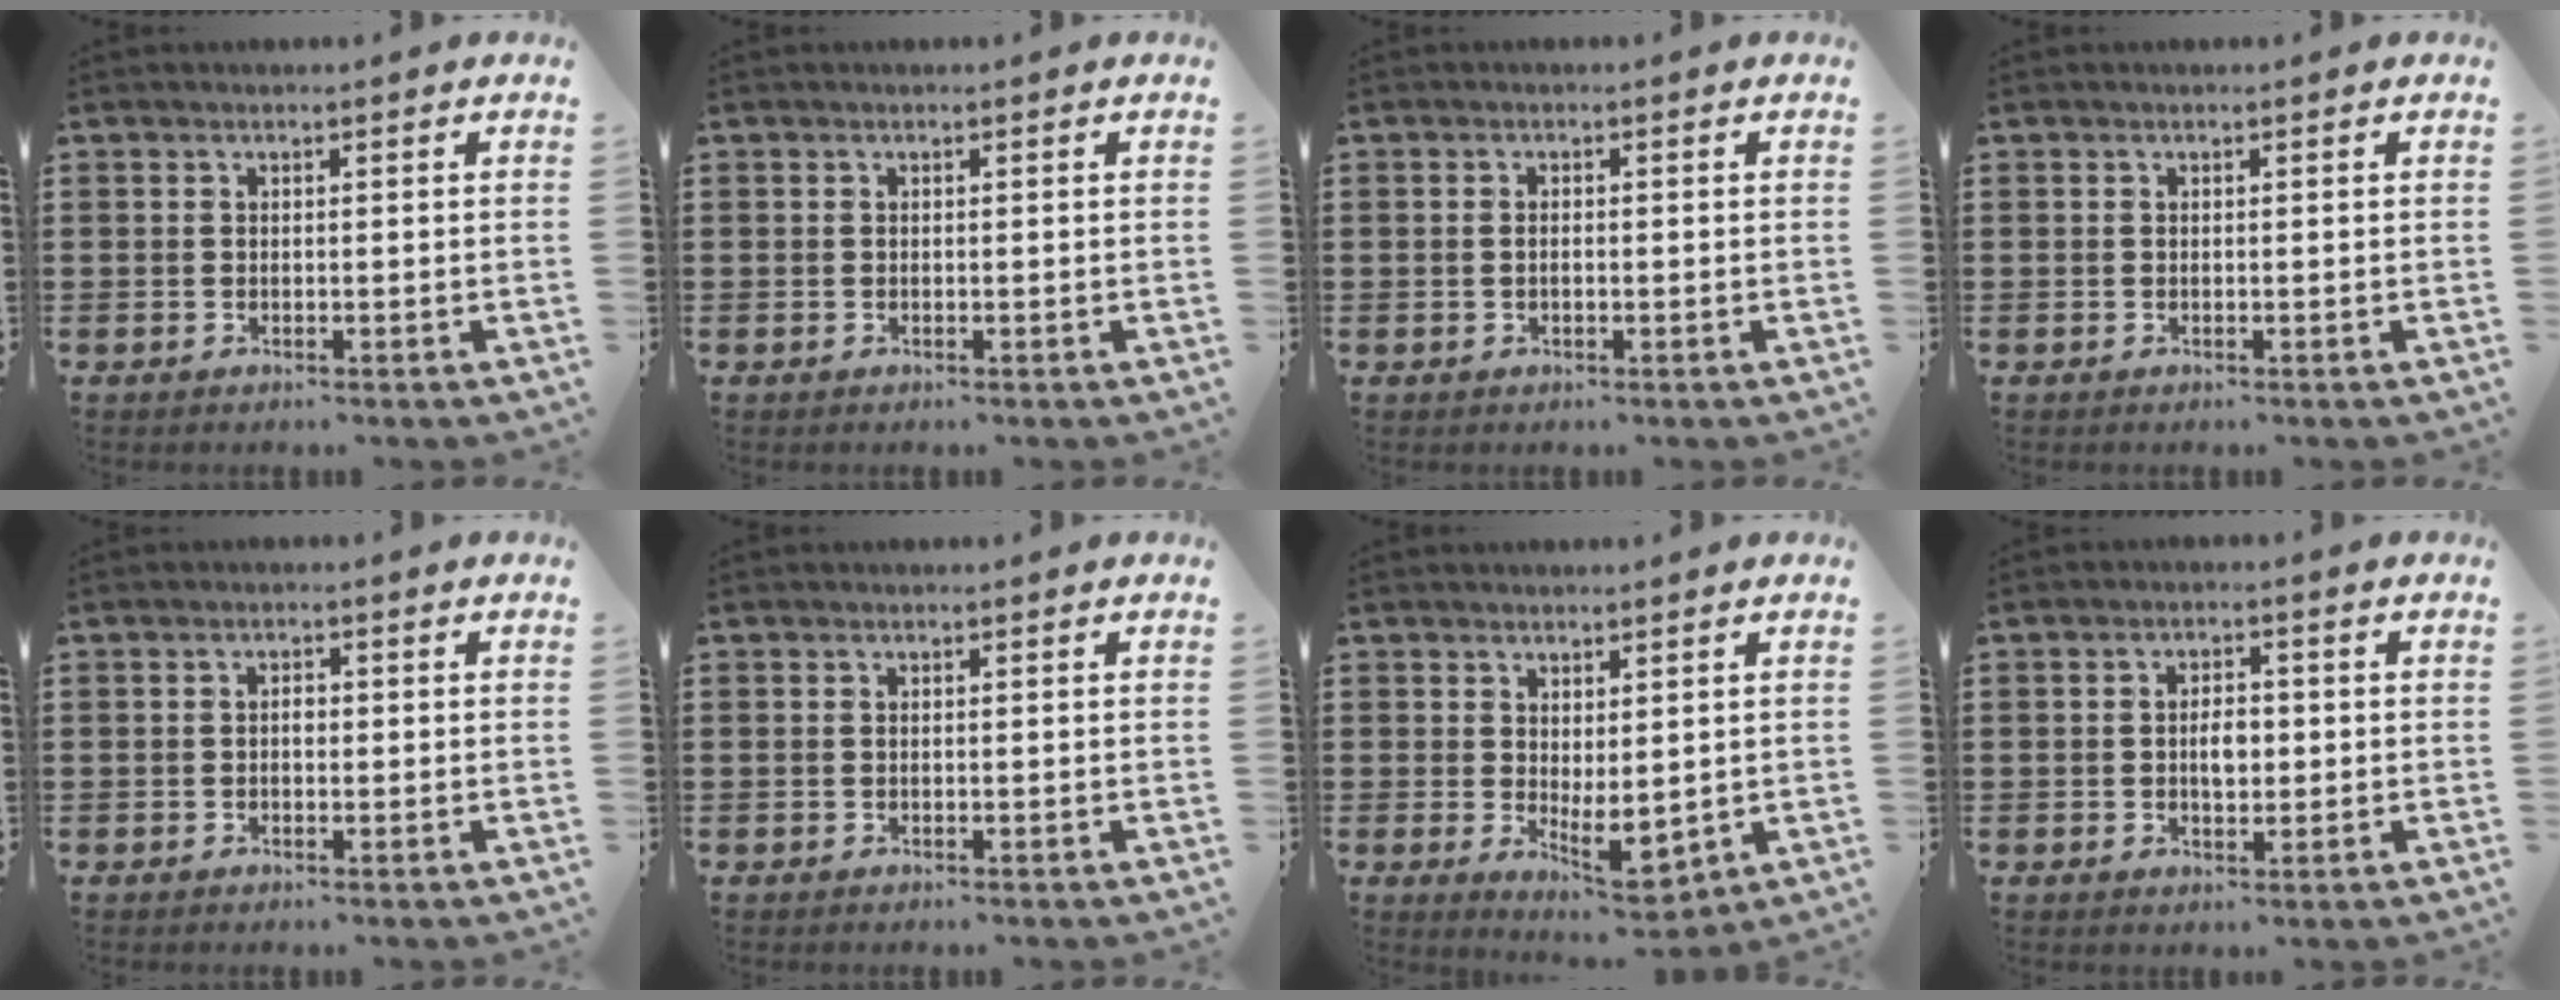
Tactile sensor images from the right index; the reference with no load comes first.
{"total": 0.0}
{"total": 1.0, "force": [-0.1, 0.5, 0.9], "torque": [-0.019, 0.003, -0.003]}
{"total": 0.0}
{"total": 1.1, "force": [-0.1, 0.7, 0.9], "torque": [-0.017, 0.001, -0.002]}
{"total": 0.0}
{"total": 4.0, "force": [0.2, 2.1, 3.5], "torque": [-0.055, 0.002, 0.004]}
{"total": 3.1, "force": [-0.1, 1.6, 2.7], "torque": [-0.042, 0.002, -0.004]}